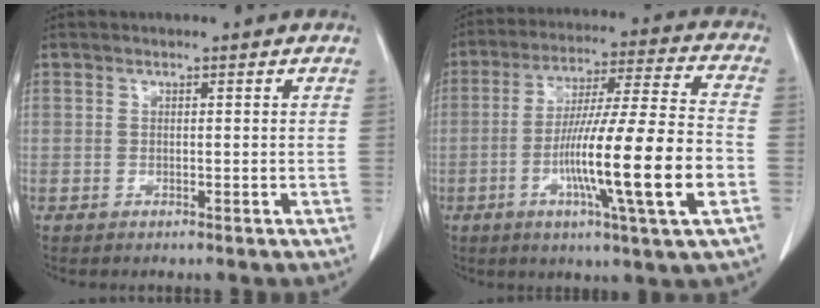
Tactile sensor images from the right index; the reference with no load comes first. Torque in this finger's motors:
{"motor_torque": [2.14, 0.00, 1.05, 0.21]}